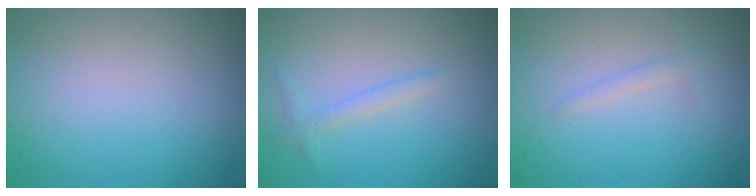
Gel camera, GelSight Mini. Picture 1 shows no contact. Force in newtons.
{"total": 1.3, "press": 1.3, "slide": 0.0}
{"total": 0.9, "press": 0.9, "slide": 0.0}